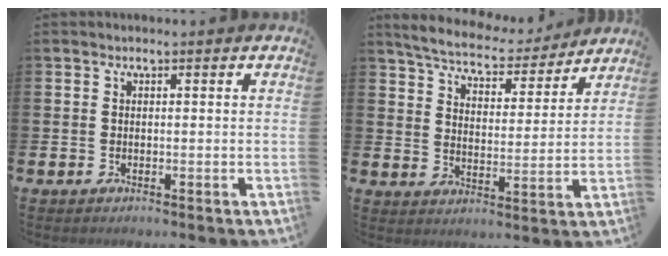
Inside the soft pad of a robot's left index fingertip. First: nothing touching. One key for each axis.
{"total": 6.1, "fx": 5.8, "fy": 1.2, "fz": 1.2, "tx": -0.055, "ty": -0.042, "tz": 0.099}